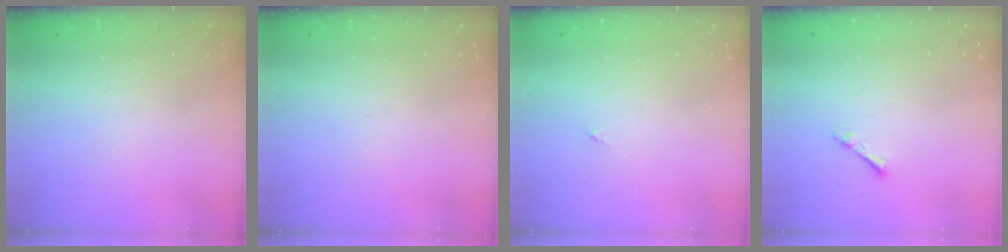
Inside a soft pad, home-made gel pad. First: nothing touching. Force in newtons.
{"total": 0.0}
{"total": 0.0}
{"total": 1.1, "press": 1.1, "slide": 0.2}